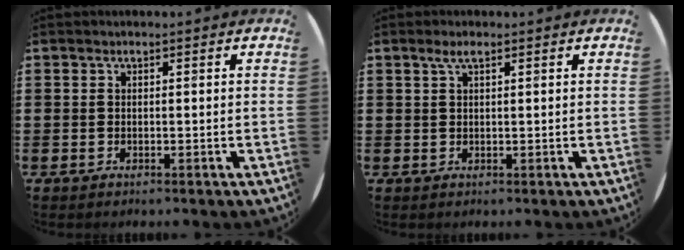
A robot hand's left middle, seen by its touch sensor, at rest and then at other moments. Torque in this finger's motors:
{"motor_torque": [0.48, -0.30, 0.06, 0.01]}